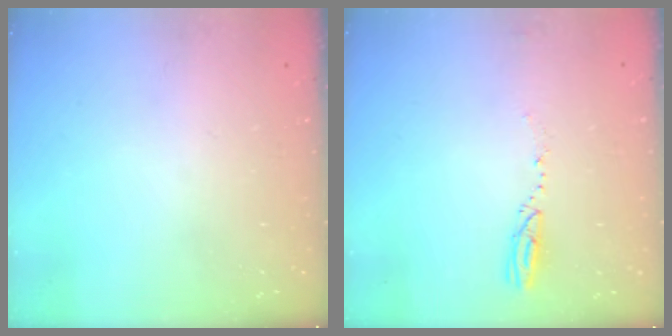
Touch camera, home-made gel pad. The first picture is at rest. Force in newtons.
{"total": 3.2, "press": 3.2, "slide": 0.4}